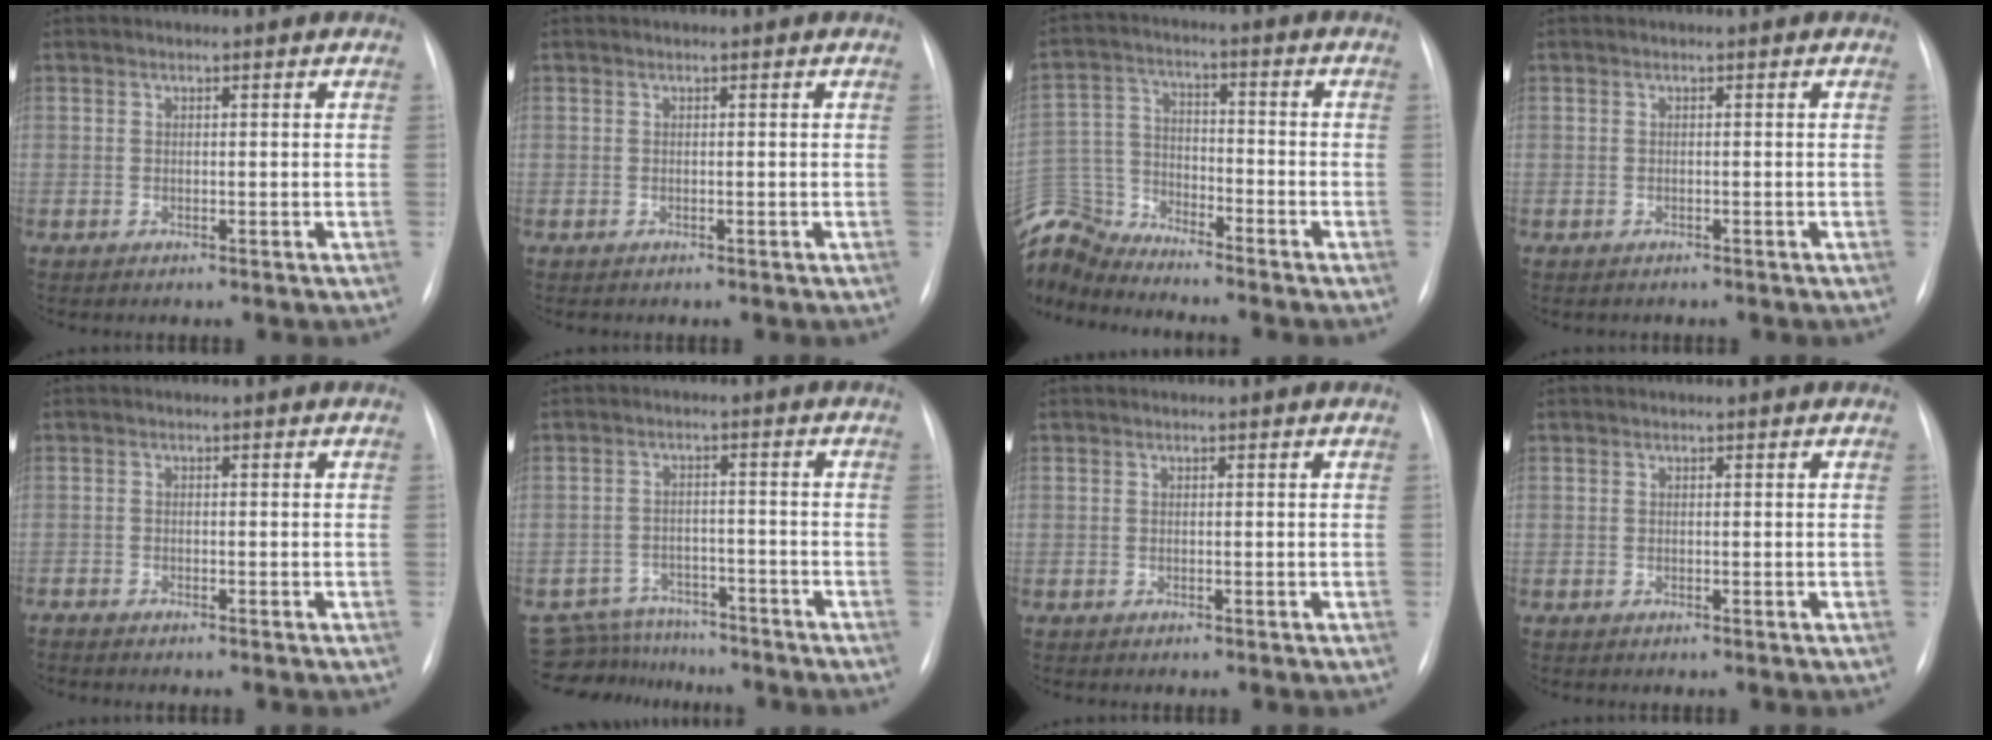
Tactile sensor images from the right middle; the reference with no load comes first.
{"total": 0.0}
{"total": 11.7, "force": [-11.5, 1.7, 0.9], "torque": [-0.032, 0.031, -0.225]}
{"total": 0.9, "force": [-0.8, 0.4, 0.2], "torque": [-0.010, 0.000, -0.009]}
{"total": 1.4, "force": [-1.3, 0.0, 0.6], "torque": [-0.007, -0.002, -0.018]}
{"total": 10.5, "force": [-9.8, 3.7, 1.6], "torque": [-0.033, 0.008, -0.141]}
{"total": 0.0}
{"total": 0.0}